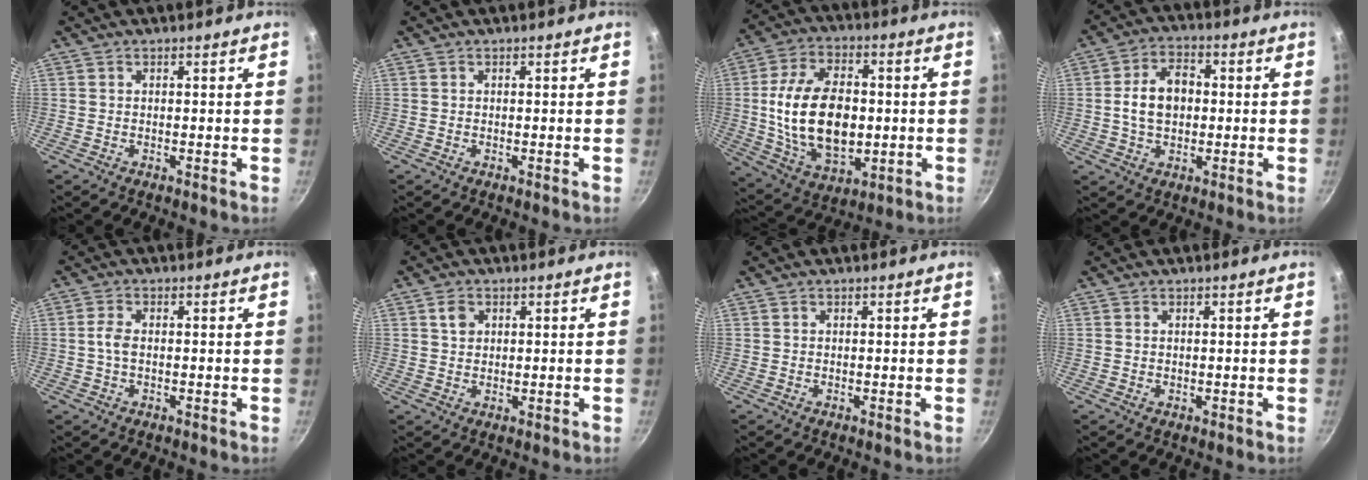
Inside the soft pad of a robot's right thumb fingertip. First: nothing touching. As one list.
[{"total": 0.0}, {"total": 19.8, "force": [-0.3, 12.4, 15.5], "torque": [-0.258, 0.011, 0.006]}, {"total": 9.2, "force": [0.3, 6.3, 6.7], "torque": [-0.096, 0.019, -0.001]}, {"total": 2.7, "force": [-0.2, 1.6, 2.2], "torque": [-0.048, 0.007, -0.006]}, {"total": 3.0, "force": [1.1, 2.3, 1.5], "torque": [-0.014, -0.001, 0.019]}, {"total": 0.0}, {"total": 0.0}]